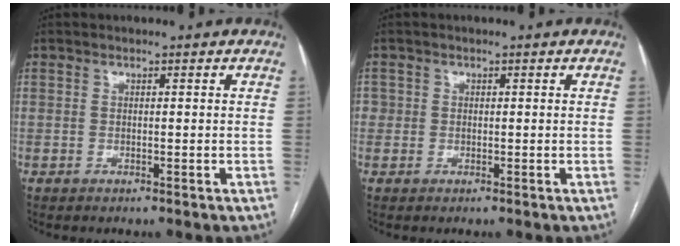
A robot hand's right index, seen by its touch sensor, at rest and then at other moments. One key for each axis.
{"total": 1.2, "fx": 0.0, "fy": 1.2, "fz": 0.2, "tx": 0.008, "ty": 0.005, "tz": -0.002}